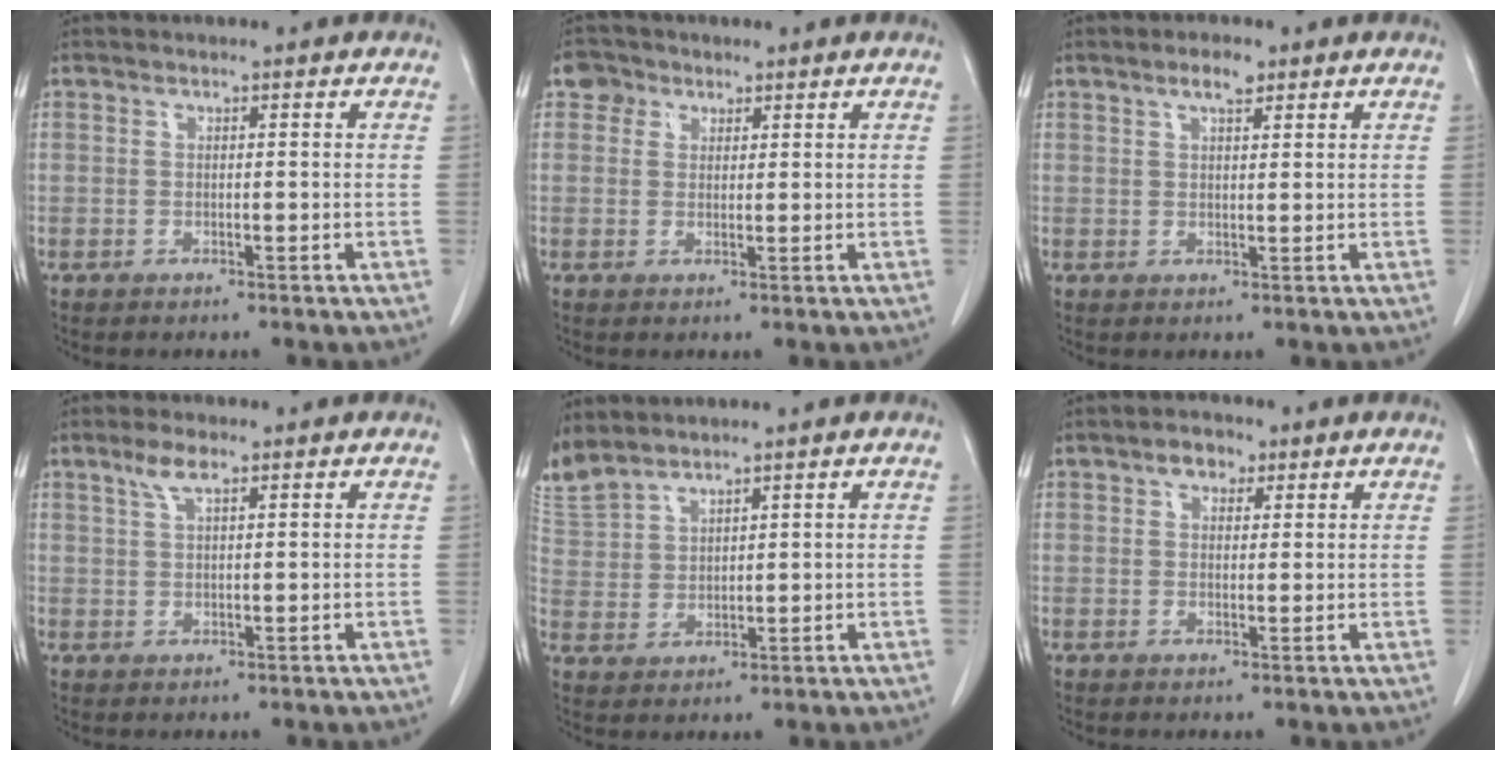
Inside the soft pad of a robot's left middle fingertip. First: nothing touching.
{"total": 3.1, "force": [1.7, 2.5, 0.6], "torque": [-0.007, 0.008, 0.025]}
{"total": 2.8, "force": [1.8, 0.8, 1.9], "torque": [-0.037, 0.004, 0.031]}
{"total": 2.9, "force": [1.8, 0.7, 2.1], "torque": [-0.048, 0.007, 0.039]}
{"total": 6.0, "force": [5.9, 0.9, 0.7], "torque": [-0.034, 0.010, 0.134]}
{"total": 2.9, "force": [1.6, 1.9, 1.6], "torque": [-0.028, 0.012, 0.026]}